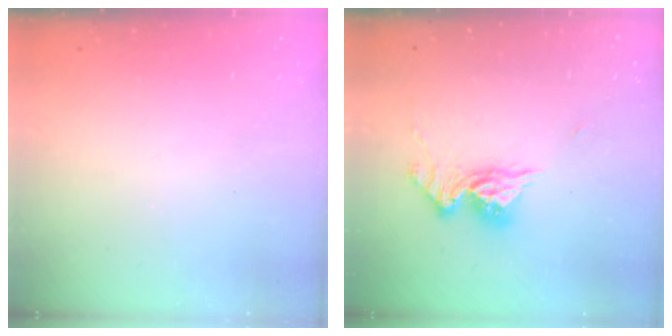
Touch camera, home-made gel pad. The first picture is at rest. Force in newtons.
{"total": 10.3, "press": 10.3, "slide": 1.0}